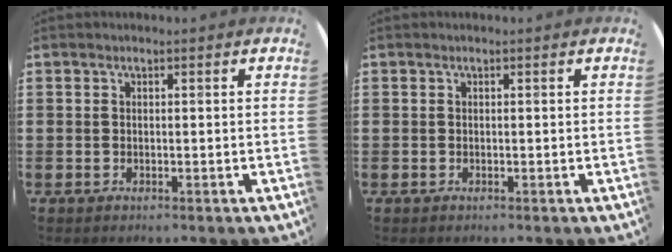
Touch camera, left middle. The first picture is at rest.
{"total": 0.0}